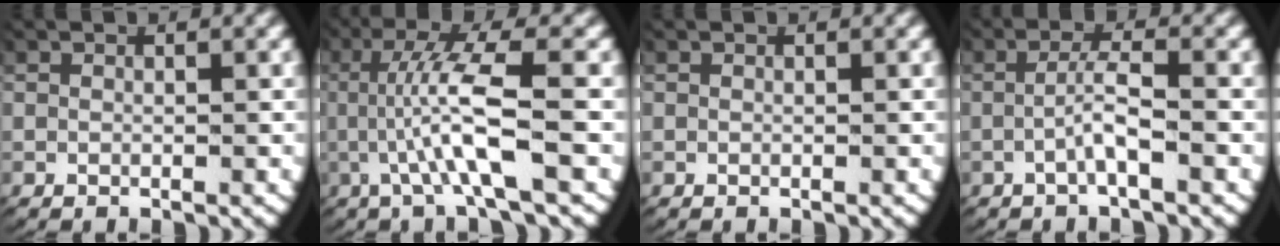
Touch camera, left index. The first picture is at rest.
{"total": 6.2, "force": [0.5, 1.3, 6.1], "torque": [-0.112, 0.006, 0.002]}
{"total": 0.0}
{"total": 2.6, "force": [-1.1, 0.3, 2.4], "torque": [-0.051, -0.002, -0.020]}